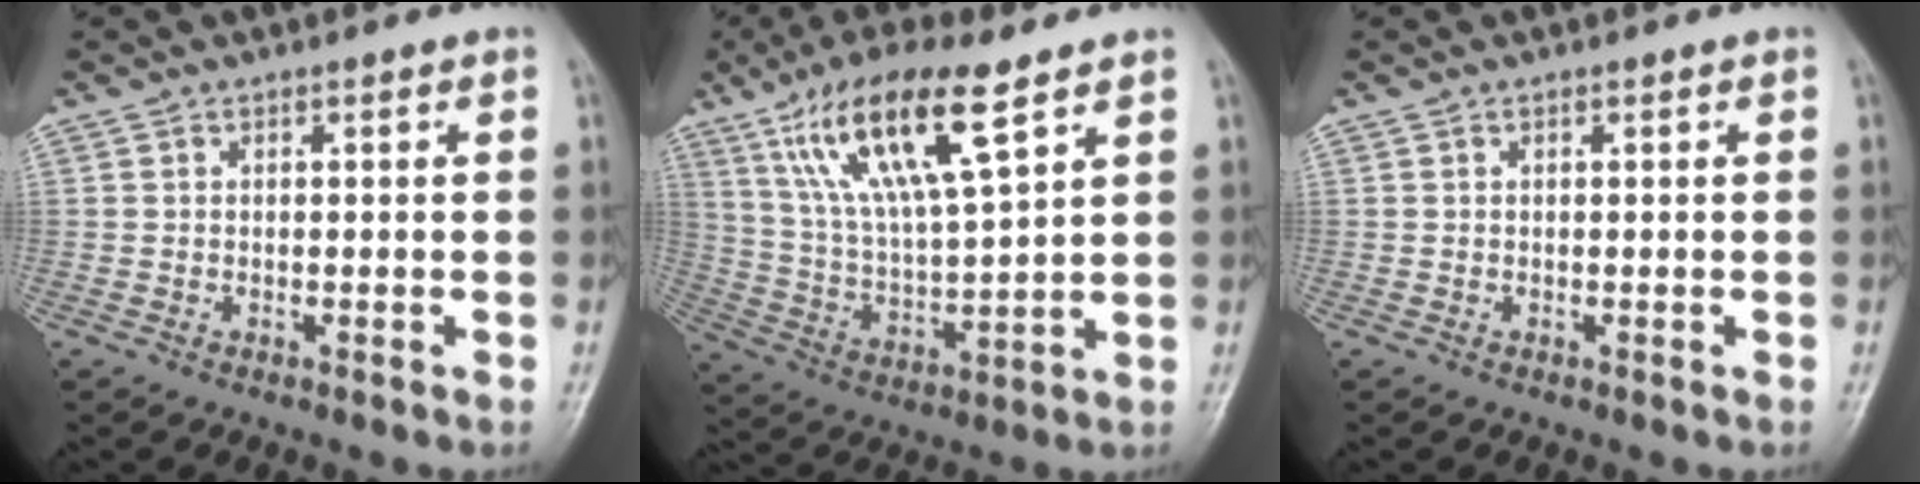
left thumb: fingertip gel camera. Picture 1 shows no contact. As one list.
[{"total": 16.8, "force": [9.2, 4.2, 13.4], "torque": [-0.248, -0.029, 0.181]}, {"total": 0.0}]